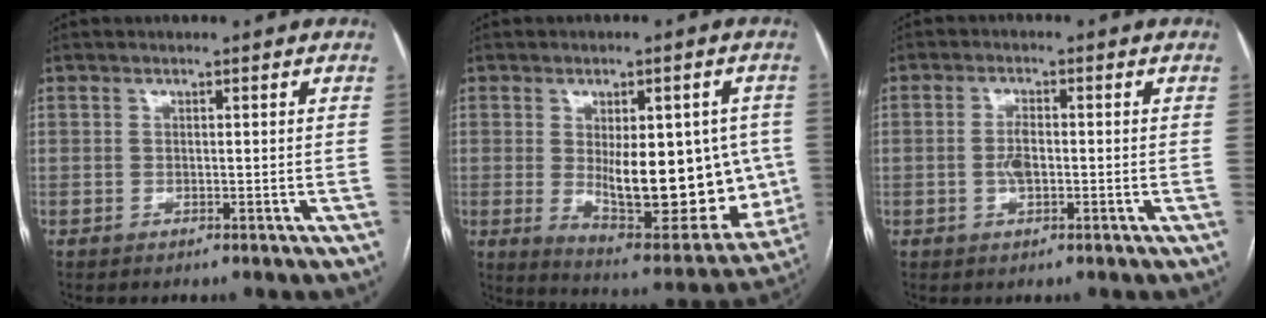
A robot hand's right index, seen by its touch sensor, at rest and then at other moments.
{"total": 18.8, "force": [-0.7, 7.5, 17.3], "torque": [-0.236, -0.006, 0.015]}
{"total": 2.8, "force": [-0.4, 1.1, 2.5], "torque": [-0.053, 0.002, -0.006]}